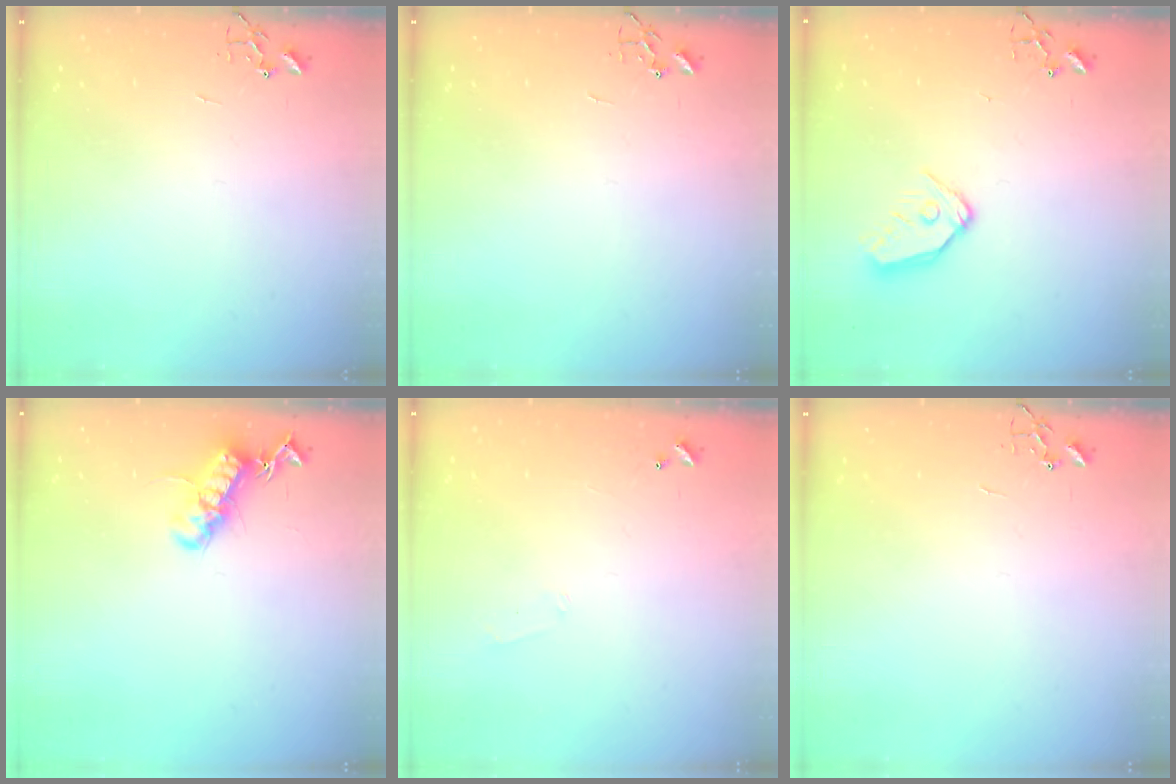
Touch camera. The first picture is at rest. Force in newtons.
{"total": 0.0}
{"total": 10.7, "press": 10.6, "slide": 1.1}
{"total": 15.5, "press": 15.4, "slide": 1.8}
{"total": 5.0, "press": 5.0, "slide": 0.9}
{"total": 0.0}